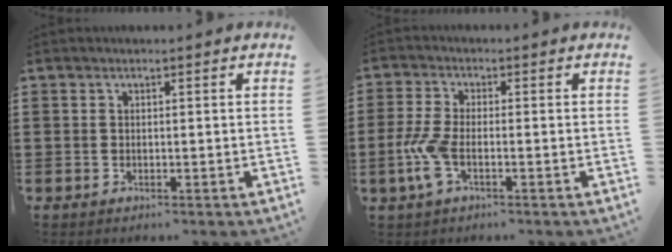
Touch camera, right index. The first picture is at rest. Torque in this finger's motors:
{"motor_torque": [1.74, 0.39, 0.71, 0.21]}